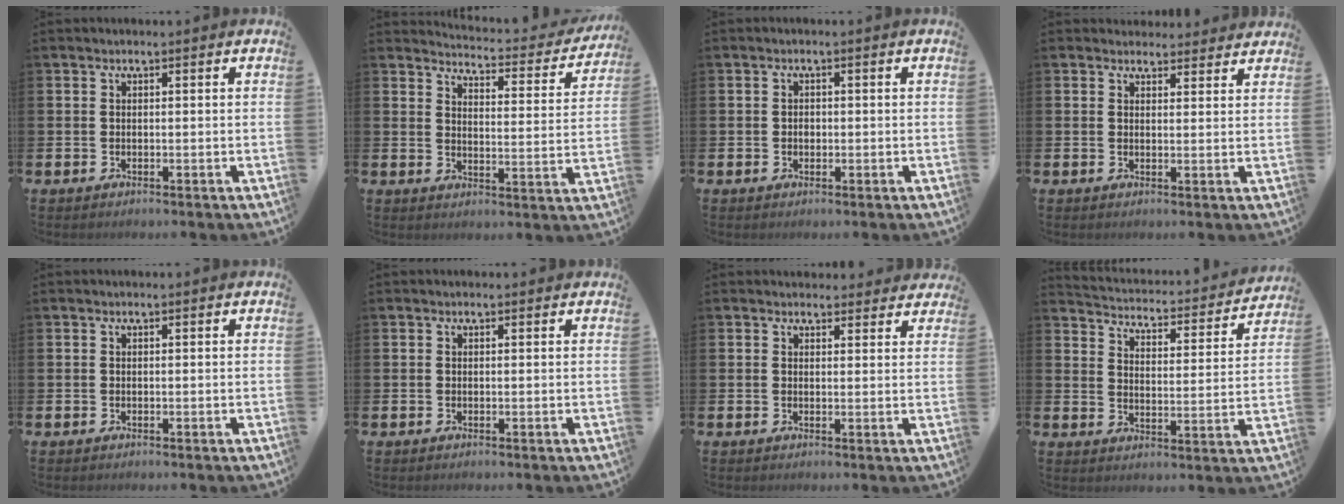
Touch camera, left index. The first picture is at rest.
{"total": 3.9, "force": [3.8, 0.6, 0.7], "torque": [-0.016, -0.040, 0.055]}
{"total": 1.0, "force": [0.0, 0.9, 0.5], "torque": [0.005, 0.000, -0.005]}
{"total": 3.0, "force": [2.8, 1.0, -0.2], "torque": [0.007, -0.013, 0.050]}
{"total": 0.0}
{"total": 0.0}
{"total": 2.5, "force": [2.4, 0.8, -0.1], "torque": [0.007, -0.012, 0.042]}
{"total": 3.6, "force": [3.4, 0.9, 0.5], "torque": [-0.032, -0.037, 0.049]}